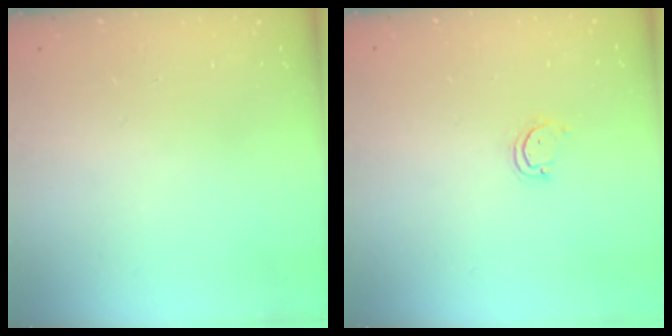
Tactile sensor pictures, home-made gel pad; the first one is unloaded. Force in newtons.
{"total": 2.9, "press": 2.9, "slide": 0.3}